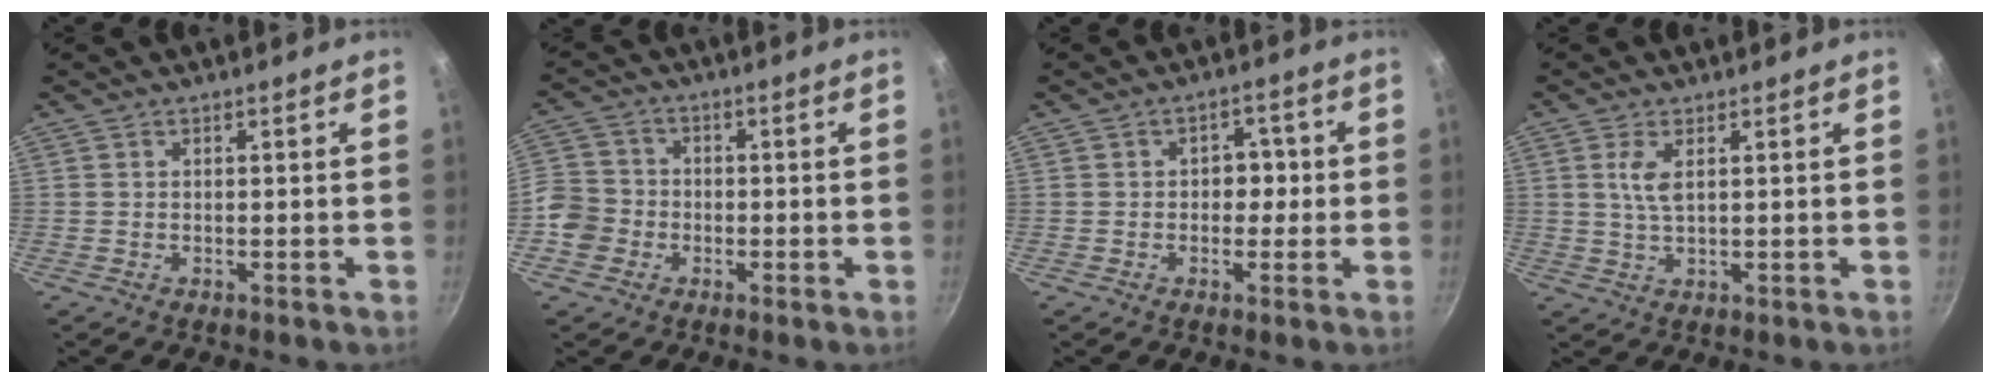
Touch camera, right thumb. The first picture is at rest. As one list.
[{"total": 7.8, "force": [-2.5, 6.8, 2.9], "torque": [-0.031, 0.028, -0.064]}, {"total": 4.1, "force": [-0.2, 3.3, 2.4], "torque": [0.005, 0.010, -0.007]}, {"total": 3.6, "force": [1.1, 1.3, 3.1], "torque": [-0.068, -0.006, 0.024]}]